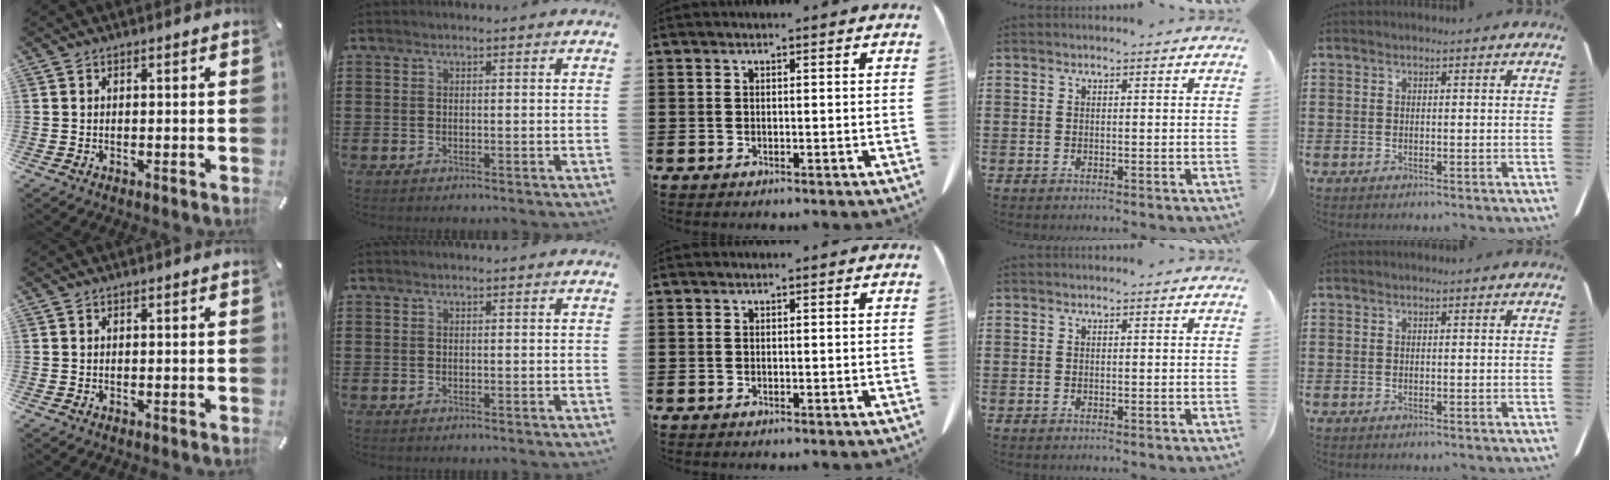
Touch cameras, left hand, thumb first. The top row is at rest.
{}